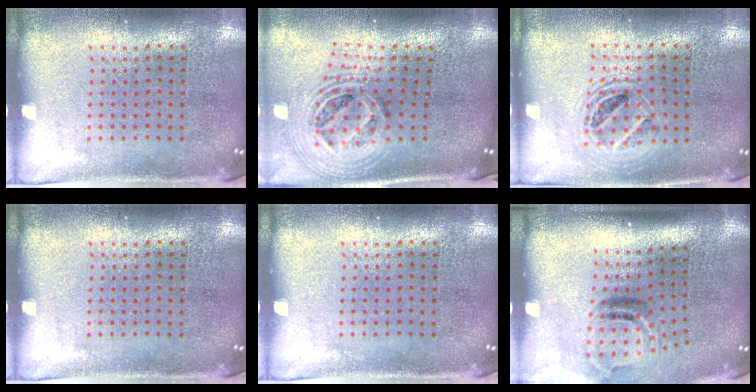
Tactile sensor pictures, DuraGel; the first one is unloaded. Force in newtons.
{"total": 2.7, "press": 1.9, "slide": 1.9}
{"total": 1.5, "press": 1.3, "slide": 0.7}
{"total": 0.0}
{"total": 0.0}
{"total": 2.0, "press": 1.3, "slide": 1.6}